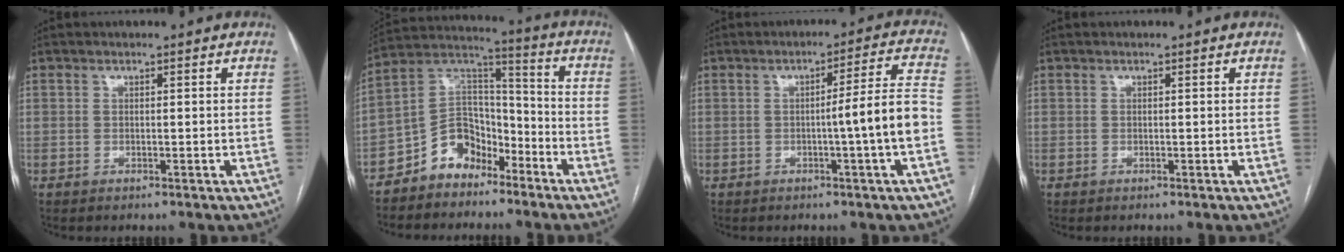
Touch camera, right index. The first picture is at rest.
{"total": 9.8, "force": [-6.5, 6.4, 3.5], "torque": [-0.069, 0.051, -0.123]}
{"total": 7.9, "force": [-1.9, -1.4, 7.6], "torque": [-0.103, 0.007, -0.026]}
{"total": 0.0}